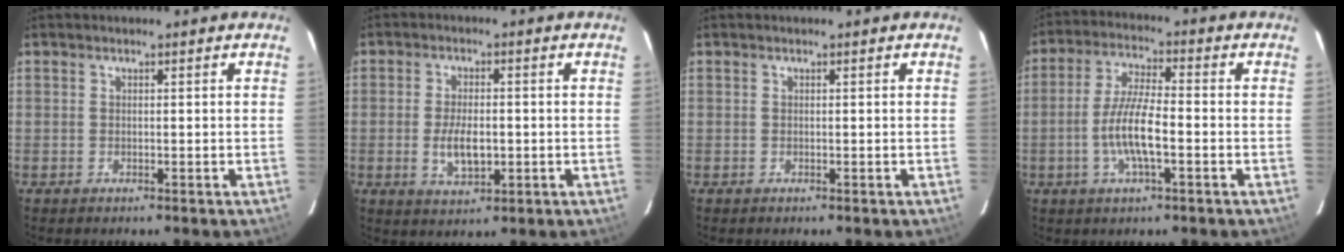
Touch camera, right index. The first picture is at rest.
{"total": 6.3, "force": [-1.1, 3.1, 5.4], "torque": [-0.108, -0.007, -0.016]}
{"total": 0.0}
{"total": 8.8, "force": [-2.6, 1.9, 8.2], "torque": [-0.167, 0.000, -0.051]}